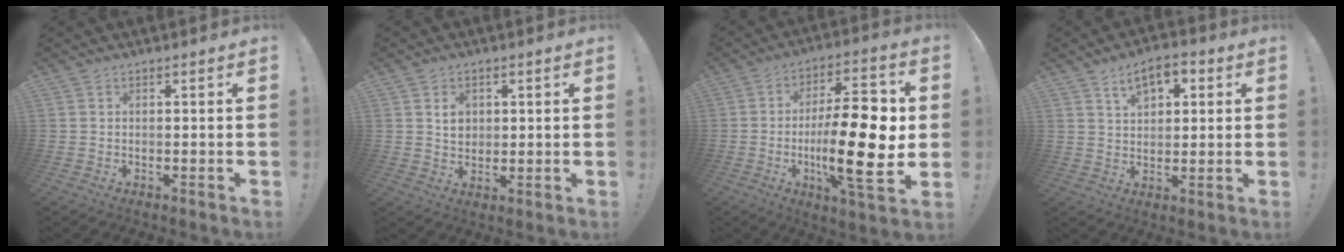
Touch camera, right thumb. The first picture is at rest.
{"total": 5.0, "force": [1.2, 4.3, 2.3], "torque": [-0.022, -0.005, 0.018]}
{"total": 22.2, "force": [-2.0, 7.0, 21.0], "torque": [-0.346, -0.001, -0.035]}
{"total": 8.1, "force": [4.1, 4.8, 5.2], "torque": [-0.070, -0.007, 0.070]}